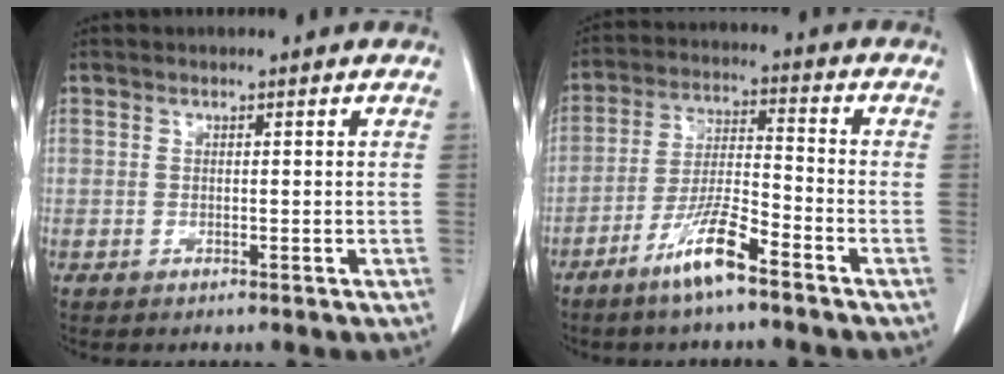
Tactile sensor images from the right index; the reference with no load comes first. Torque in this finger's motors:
{"motor_torque": [0.57, -0.53, 0.27, 0.10]}